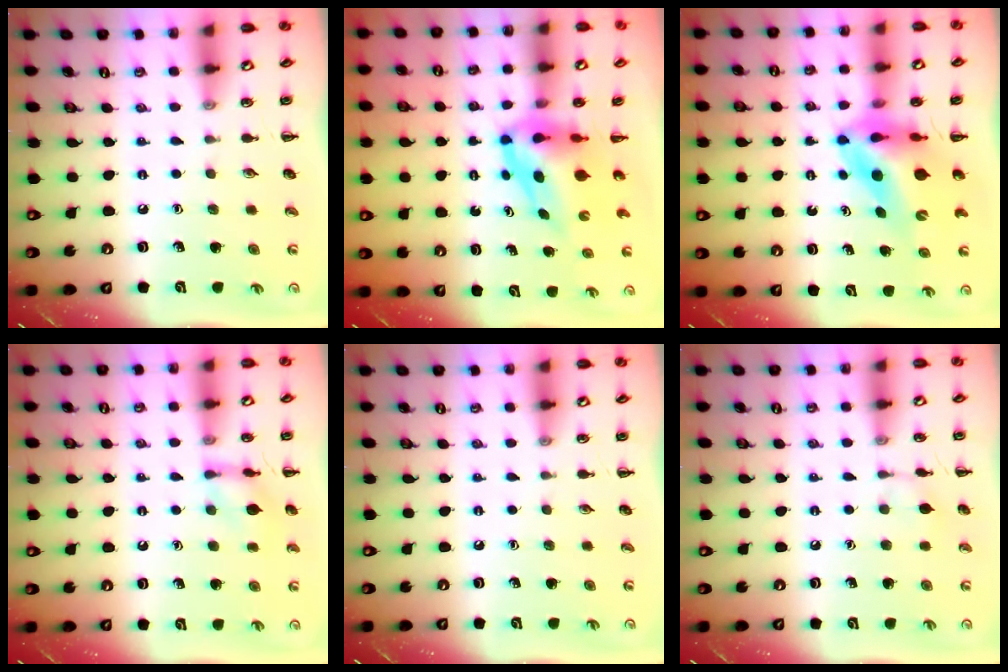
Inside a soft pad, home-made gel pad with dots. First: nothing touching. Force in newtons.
{"total": 6.0, "press": 5.9, "slide": 1.4}
{"total": 11.4, "press": 10.9, "slide": 3.5}
{"total": 10.4, "press": 10.4, "slide": 0.5}
{"total": 0.0}
{"total": 6.5, "press": 6.2, "slide": 1.9}